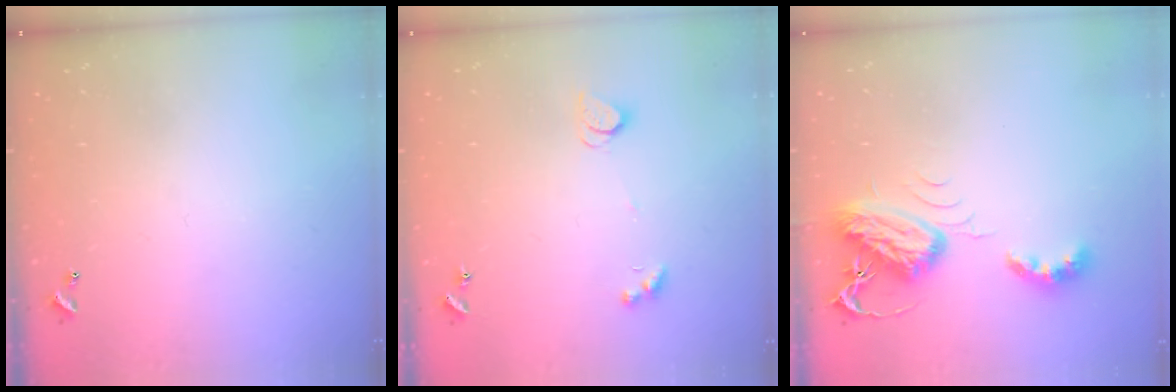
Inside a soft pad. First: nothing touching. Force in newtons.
{"total": 2.1, "press": 2.1, "slide": 0.4}
{"total": 7.7, "press": 7.7, "slide": 0.2}